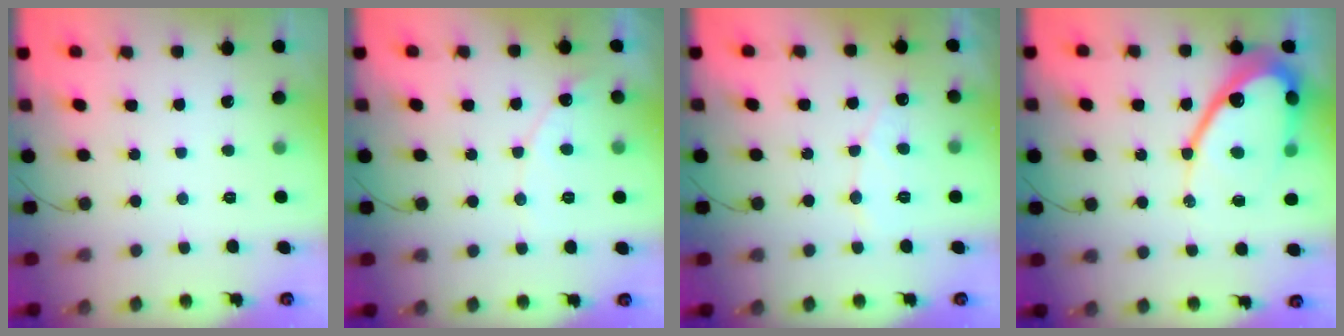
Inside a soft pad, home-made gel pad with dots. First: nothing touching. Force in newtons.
{"total": 5.5, "press": 5.5, "slide": 0.3}
{"total": 6.3, "press": 6.3, "slide": 0.2}
{"total": 17.4, "press": 17.3, "slide": 1.4}